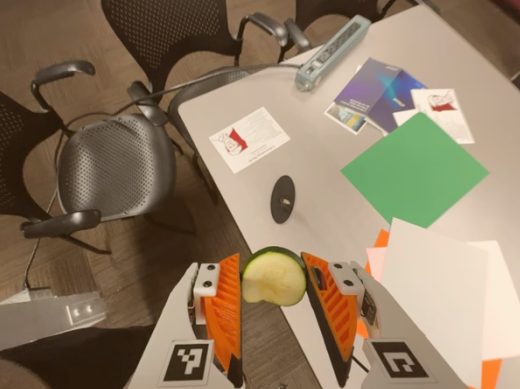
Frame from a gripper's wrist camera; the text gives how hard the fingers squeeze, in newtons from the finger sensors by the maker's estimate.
{"total": 5.3, "left": 5.0, "right": 5.6}